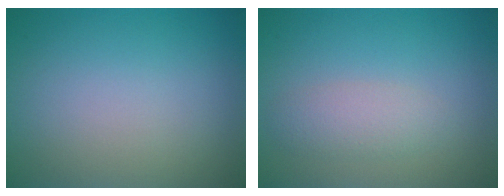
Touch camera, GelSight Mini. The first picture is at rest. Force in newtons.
{"total": 2.1, "press": 2.1, "slide": 0.1}